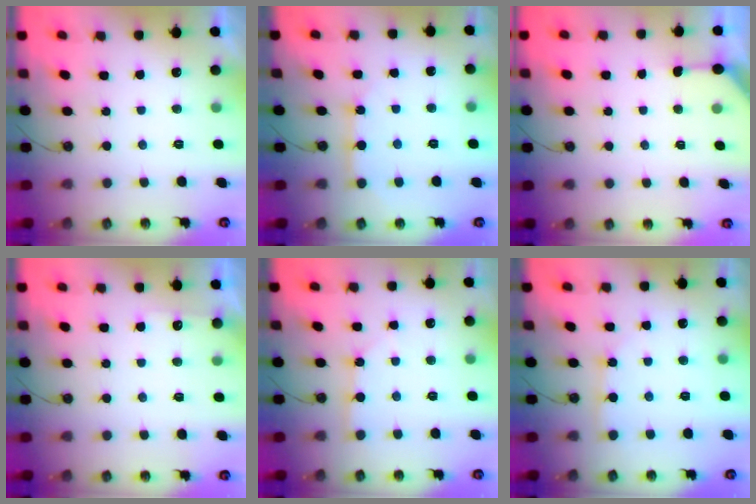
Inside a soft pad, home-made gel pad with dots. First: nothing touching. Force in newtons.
{"total": 5.9, "press": 5.9, "slide": 0.5}
{"total": 2.7, "press": 2.7, "slide": 0.4}
{"total": 4.0, "press": 4.0, "slide": 0.6}
{"total": 1.5, "press": 1.5, "slide": 0.2}
{"total": 2.6, "press": 2.6, "slide": 0.3}